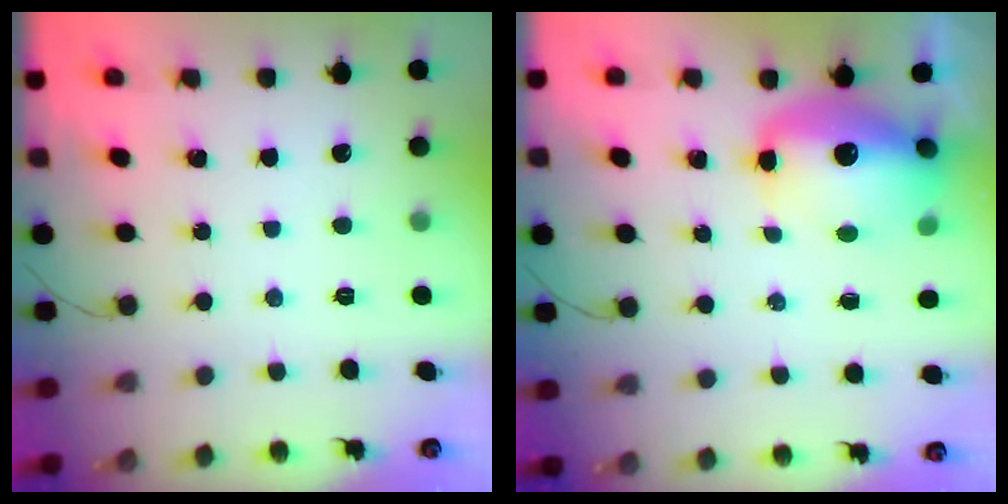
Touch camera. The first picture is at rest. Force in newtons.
{"total": 13.8, "press": 12.5, "slide": 5.9}